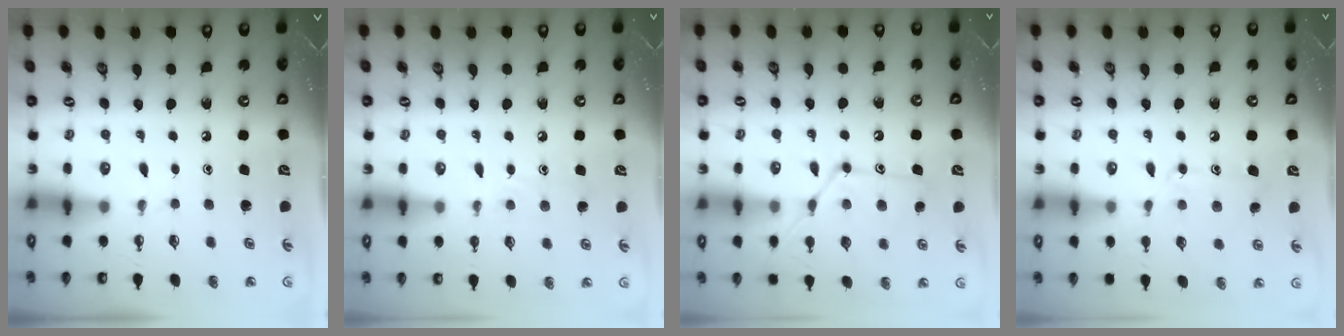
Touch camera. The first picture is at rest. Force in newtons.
{"total": 7.3, "press": 7.2, "slide": 0.8}
{"total": 14.2, "press": 14.2, "slide": 0.9}
{"total": 11.1, "press": 11.1, "slide": 0.4}